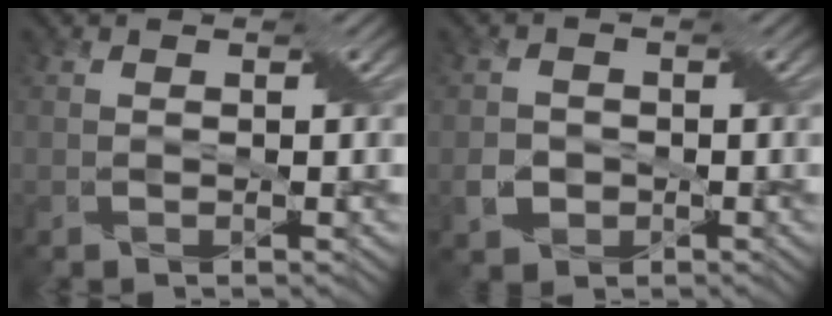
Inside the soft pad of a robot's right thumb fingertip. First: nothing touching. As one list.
[{"total": 2.5, "force": [-1.2, 2.1, 0.5], "torque": [-0.011, -0.005, -0.024]}]